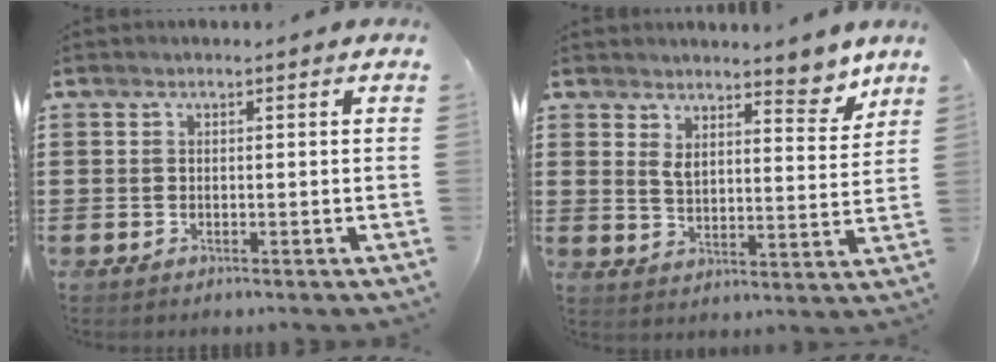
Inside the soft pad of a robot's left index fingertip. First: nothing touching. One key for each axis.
{"total": 6.0, "fx": 5.0, "fy": 1.8, "fz": 2.8, "tx": -0.050, "ty": -0.025, "tz": 0.082}